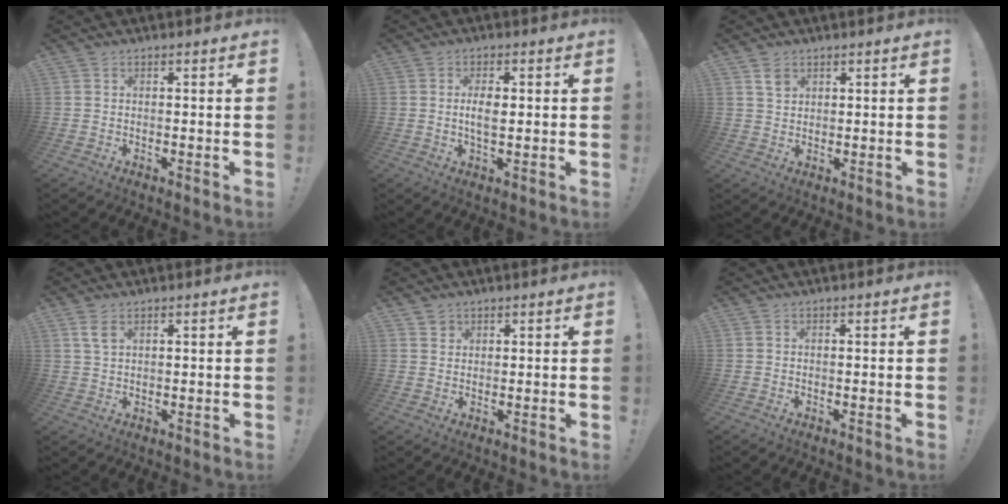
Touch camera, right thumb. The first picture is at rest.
{"total": 4.5, "force": [0.1, 2.0, 4.0], "torque": [-0.073, 0.001, -0.004]}
{"total": 4.0, "force": [2.3, 3.1, 1.0], "torque": [-0.002, -0.012, 0.040]}
{"total": 3.6, "force": [1.8, 1.6, 2.6], "torque": [-0.044, -0.004, 0.031]}
{"total": 1.9, "force": [1.4, 1.3, 0.2], "torque": [0.010, -0.011, 0.023]}
{"total": 0.0}